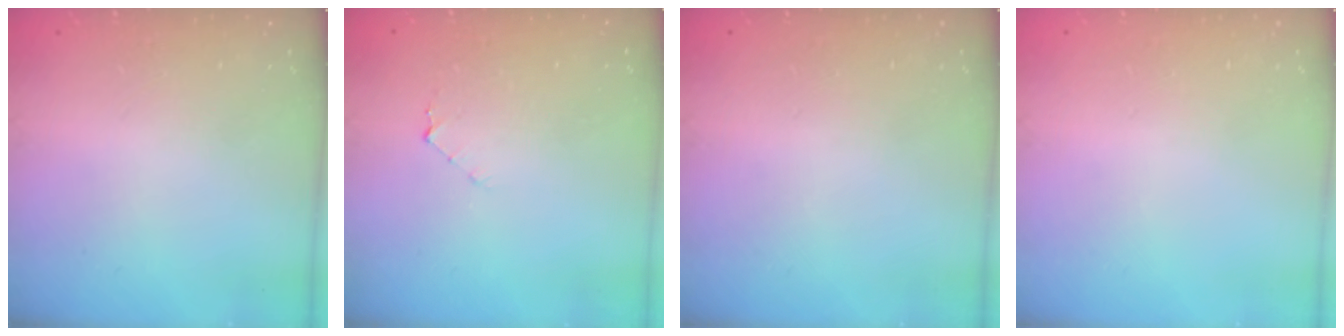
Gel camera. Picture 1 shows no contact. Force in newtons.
{"total": 3.5, "press": 3.5, "slide": 0.3}
{"total": 0.0}
{"total": 0.0}